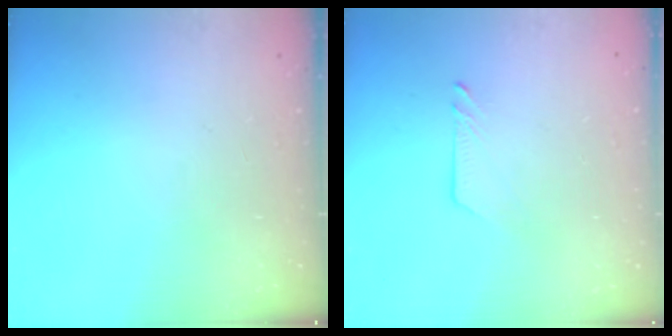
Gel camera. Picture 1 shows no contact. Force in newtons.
{"total": 3.5, "press": 3.4, "slide": 0.5}